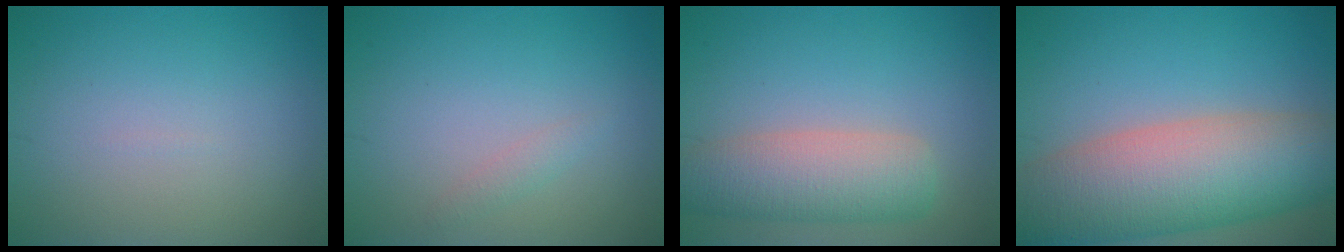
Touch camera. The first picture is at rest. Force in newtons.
{"total": 1.0, "press": 0.9, "slide": 0.1}
{"total": 5.8, "press": 5.8, "slide": 0.3}
{"total": 12.4, "press": 12.4, "slide": 0.5}